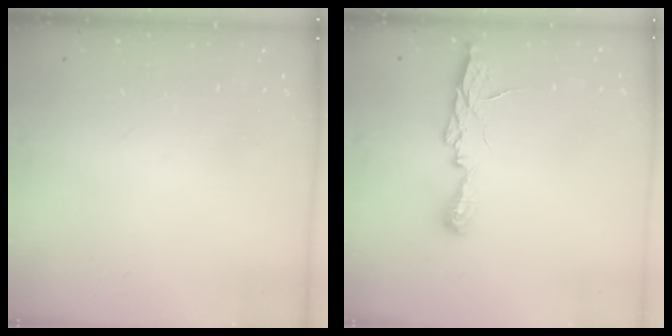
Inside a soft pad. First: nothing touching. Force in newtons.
{"total": 7.0, "press": 7.0, "slide": 0.7}